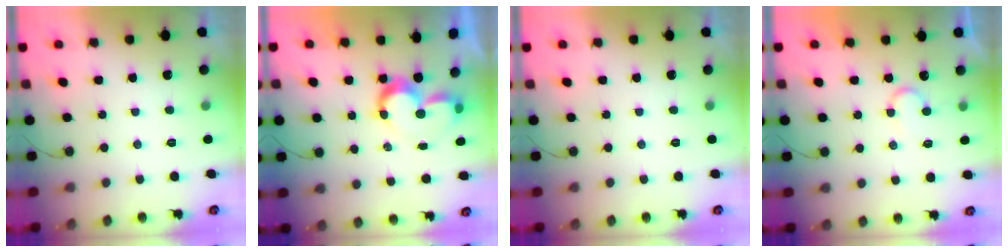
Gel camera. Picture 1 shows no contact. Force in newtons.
{"total": 8.4, "press": 8.3, "slide": 0.6}
{"total": 0.0}
{"total": 7.0, "press": 6.9, "slide": 0.6}